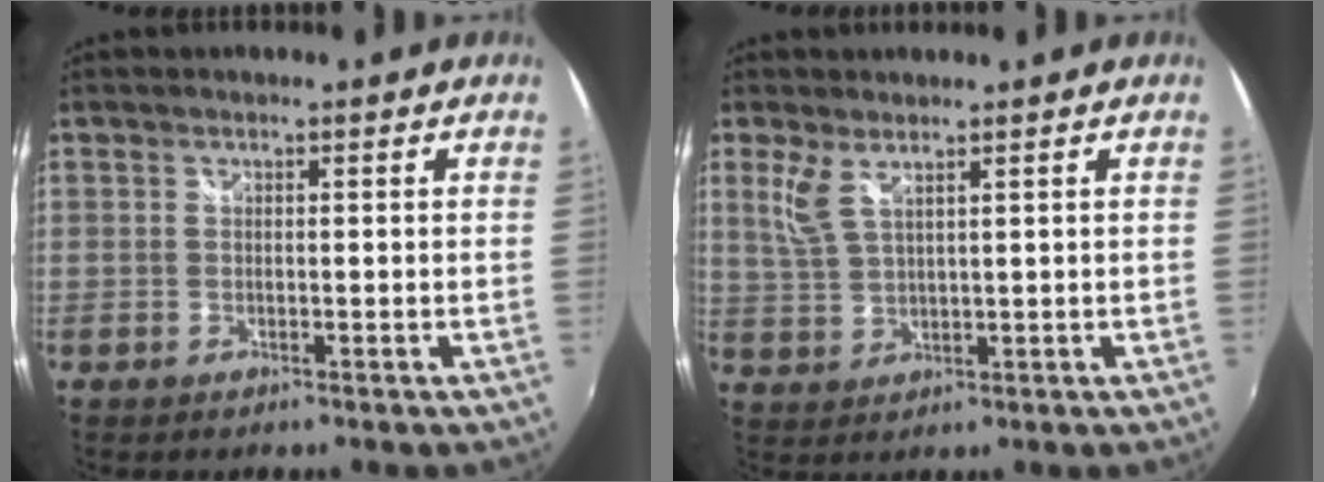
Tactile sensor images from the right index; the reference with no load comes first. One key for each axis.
{"total": 4.3, "fx": 2.6, "fy": 1.2, "fz": 3.2, "tx": -0.072, "ty": -0.004, "tz": 0.057}